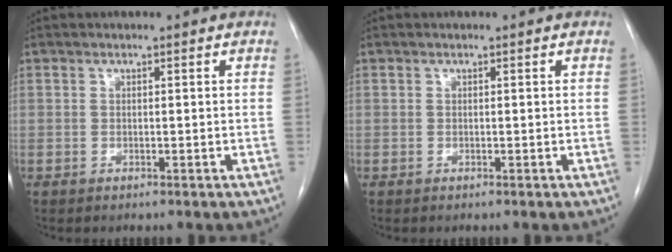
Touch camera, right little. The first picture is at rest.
{"total": 0.0}